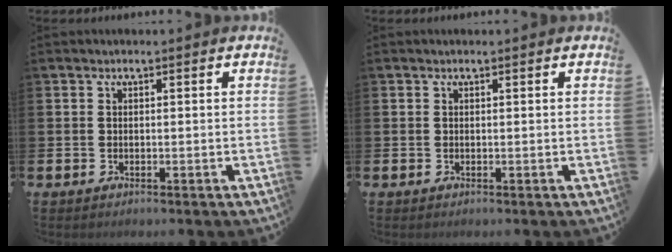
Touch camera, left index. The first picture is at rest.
{"total": 0.0}